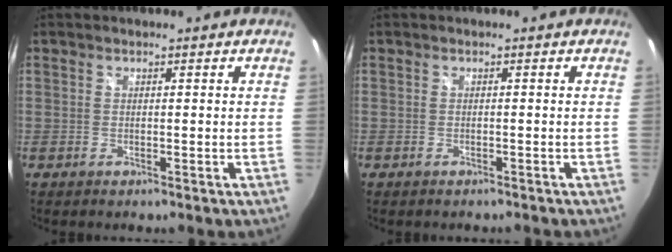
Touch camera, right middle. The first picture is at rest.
{"total": 1.6, "force": [-1.4, 0.5, 0.5], "torque": [-0.011, -0.010, -0.020]}